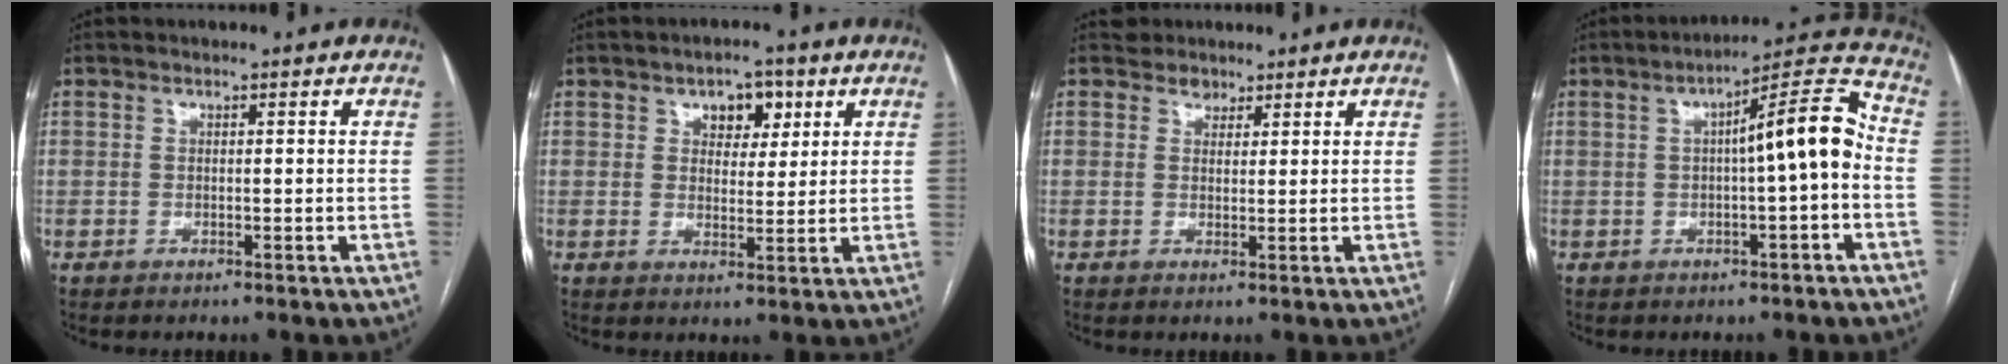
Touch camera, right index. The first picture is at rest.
{"total": 5.0, "force": [2.4, 3.1, 3.2], "torque": [-0.039, 0.011, 0.036]}
{"total": 2.9, "force": [2.2, 1.7, -0.5], "torque": [0.014, 0.009, 0.031]}
{"total": 9.9, "force": [-0.4, 0.9, 9.9], "torque": [-0.140, 0.033, -0.006]}